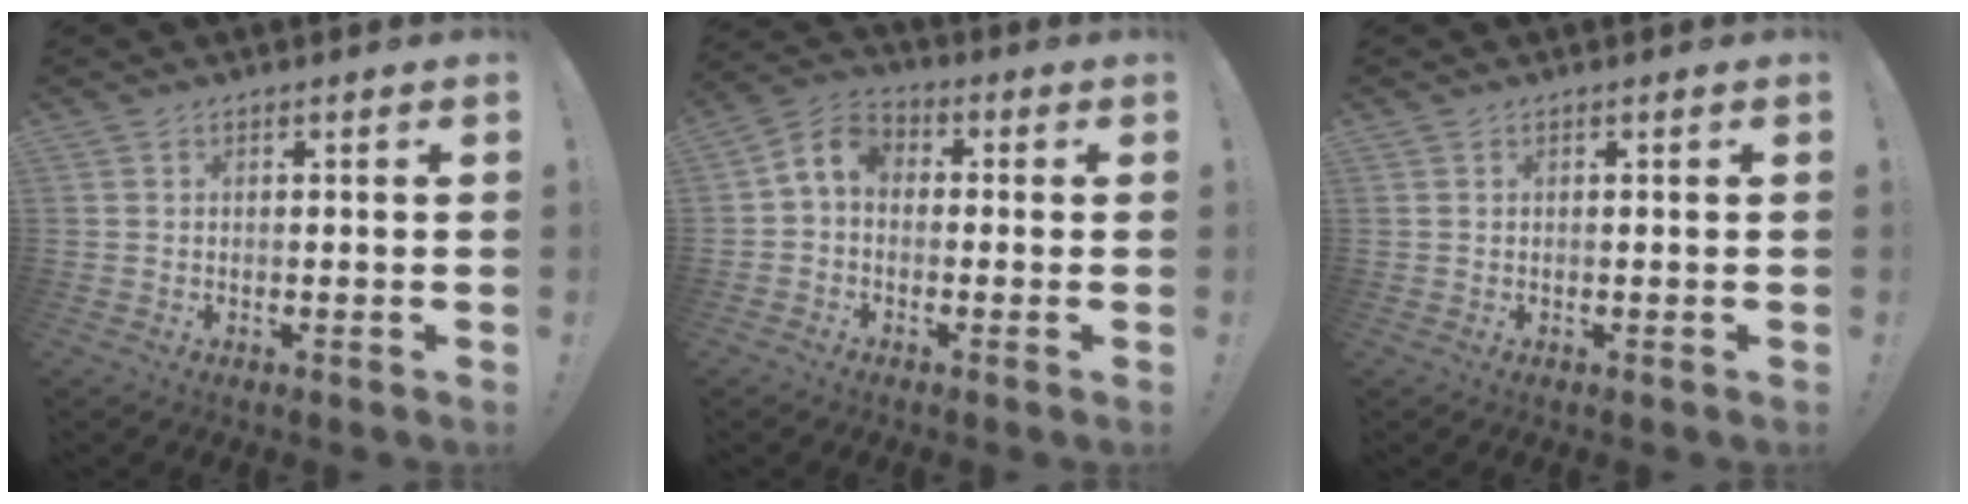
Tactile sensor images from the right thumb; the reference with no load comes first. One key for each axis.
{"total": 6.7, "fx": -0.5, "fy": 4.9, "fz": 4.6, "tx": -0.091, "ty": 0.012, "tz": -0.005}
{"total": 0.0}